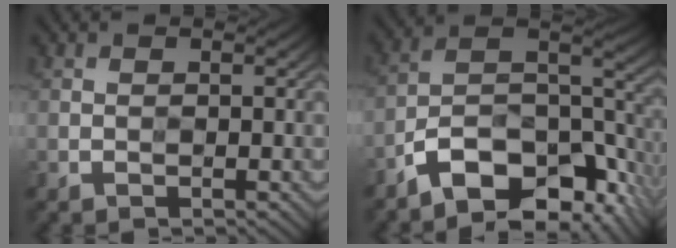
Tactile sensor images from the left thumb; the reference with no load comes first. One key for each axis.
{"total": 14.1, "fx": -9.2, "fy": 5.5, "fz": 9.2, "tx": -0.155, "ty": -0.001, "tz": -0.163}